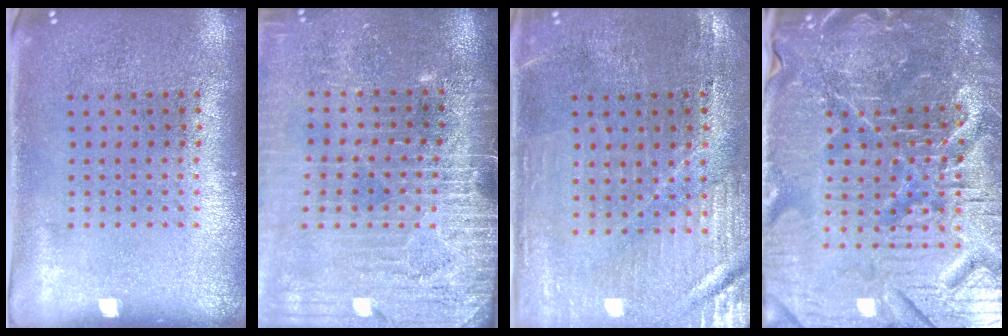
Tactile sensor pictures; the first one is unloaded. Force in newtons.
{"total": 3.4, "press": 3.2, "slide": 1.2}
{"total": 1.1, "press": 1.1, "slide": 0.2}
{"total": 7.2, "press": 6.5, "slide": 3.3}